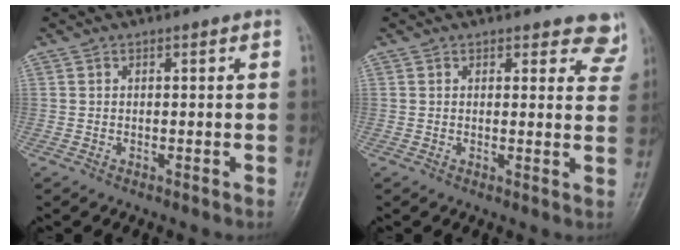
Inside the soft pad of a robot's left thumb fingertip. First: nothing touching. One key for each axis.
{"total": 5.9, "fx": 5.4, "fy": 2.5, "fz": 0.6, "tx": 0.040, "ty": -0.028, "tz": 0.036}